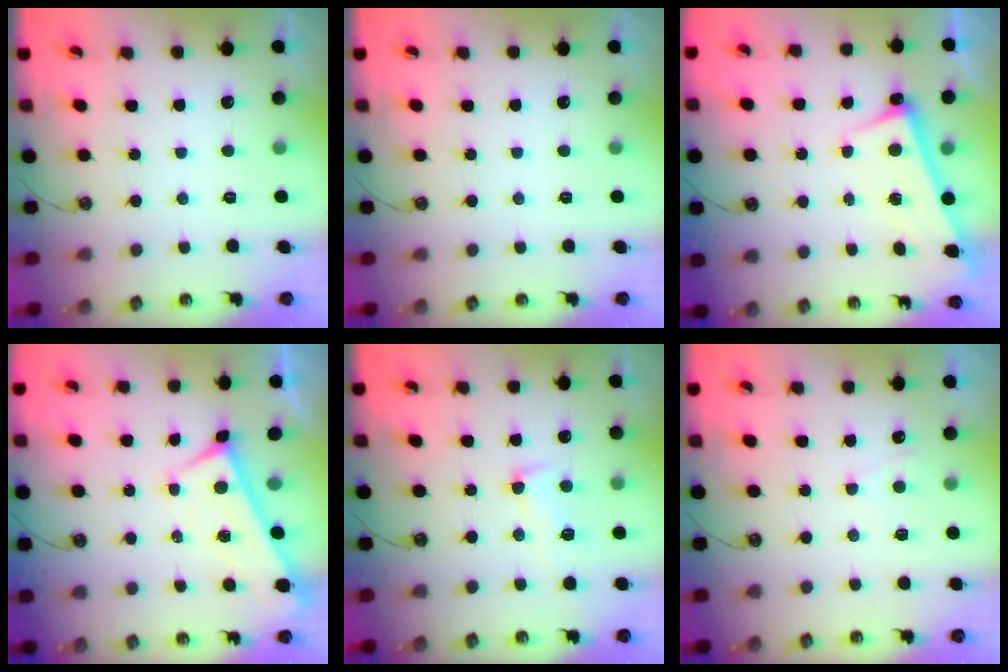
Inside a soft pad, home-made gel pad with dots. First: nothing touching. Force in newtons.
{"total": 0.0}
{"total": 2.8, "press": 2.7, "slide": 0.5}
{"total": 0.0}
{"total": 5.0, "press": 4.9, "slide": 1.2}
{"total": 3.8, "press": 3.8, "slide": 0.5}